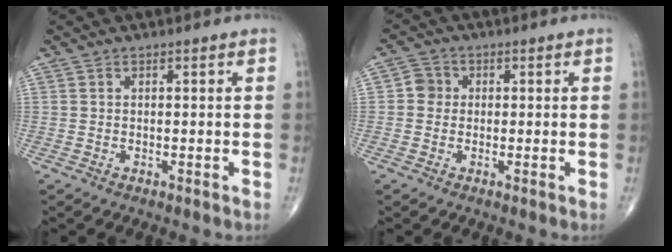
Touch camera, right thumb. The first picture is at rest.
{"total": 3.3, "force": [0.1, 3.1, 1.0], "torque": [0.003, 0.007, -0.005]}